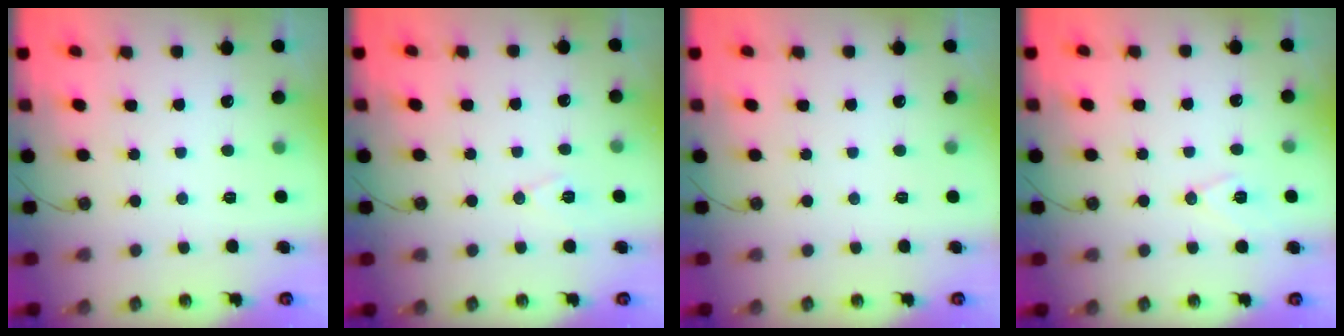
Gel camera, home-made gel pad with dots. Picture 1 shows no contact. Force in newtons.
{"total": 7.4, "press": 5.8, "slide": 4.5}
{"total": 0.0}
{"total": 7.4, "press": 6.5, "slide": 3.6}